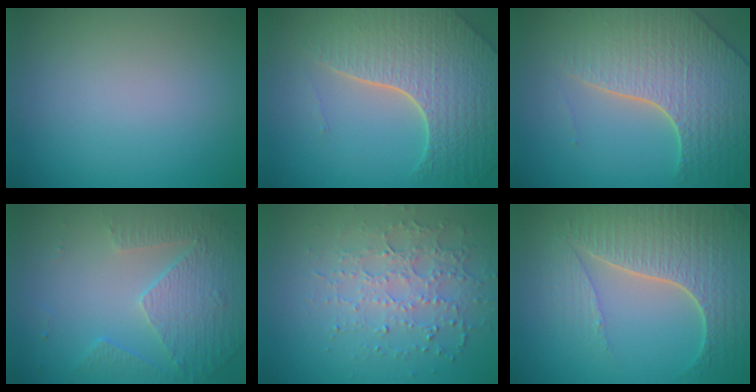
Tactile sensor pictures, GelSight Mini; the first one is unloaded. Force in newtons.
{"total": 8.2, "press": 5.8, "slide": 5.8}
{"total": 7.2, "press": 5.6, "slide": 4.5}
{"total": 5.2, "press": 3.6, "slide": 3.7}
{"total": 3.4, "press": 3.2, "slide": 1.2}
{"total": 7.3, "press": 5.5, "slide": 4.8}